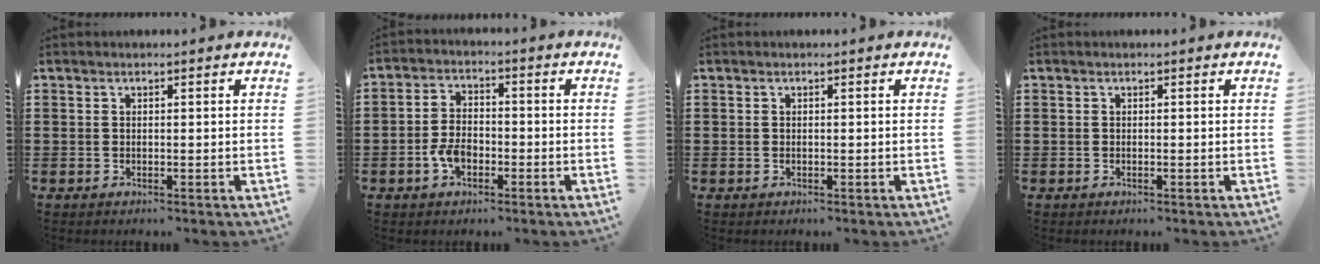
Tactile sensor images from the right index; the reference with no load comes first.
{"total": 4.7, "force": [-1.9, 2.8, 3.3], "torque": [-0.077, 0.001, -0.040]}
{"total": 0.0}
{"total": 0.0}